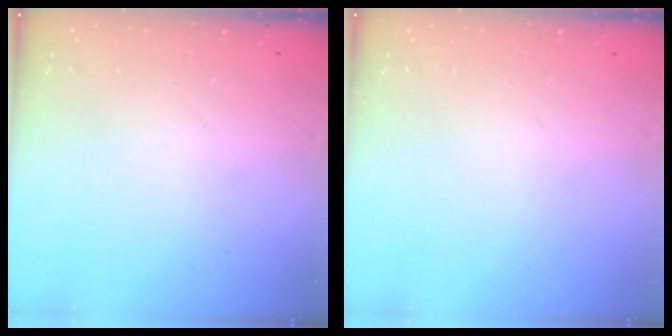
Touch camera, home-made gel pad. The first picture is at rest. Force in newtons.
{"total": 0.0}